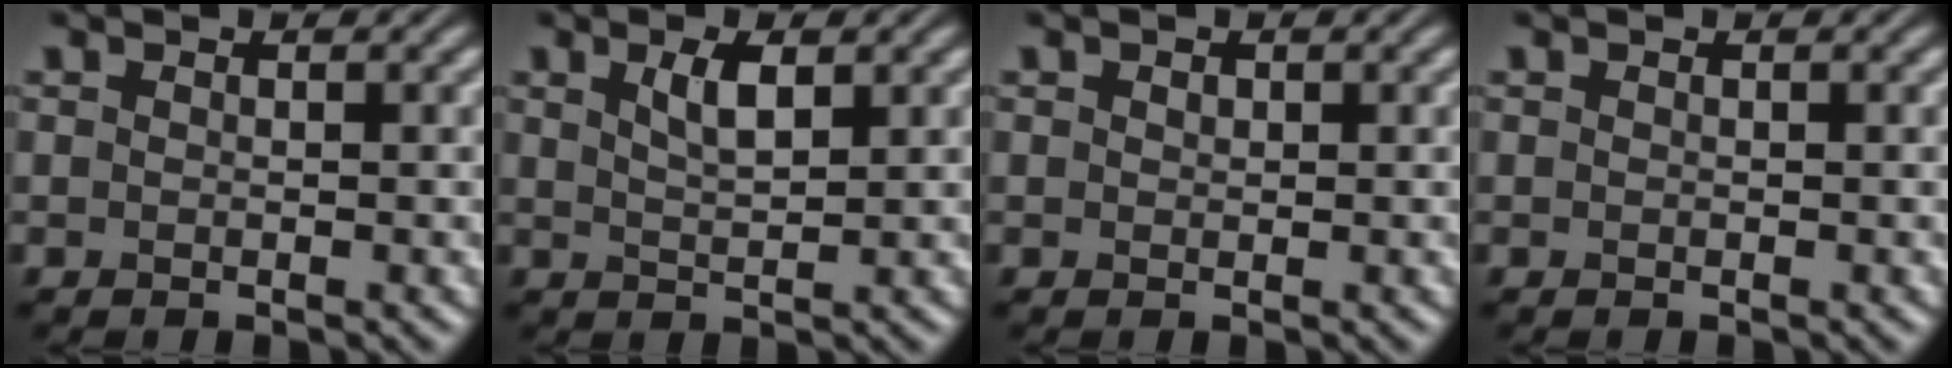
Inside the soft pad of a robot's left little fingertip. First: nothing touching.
{"total": 2.4, "force": [1.2, 0.7, 1.9], "torque": [-0.037, 0.001, 0.024]}
{"total": 0.5, "force": [0.2, 0.4, 0.3], "torque": [-0.005, 0.000, 0.003]}
{"total": 0.0}